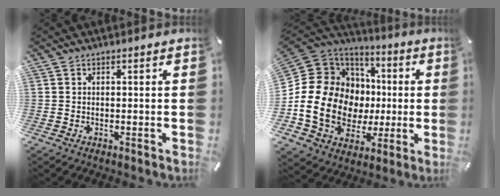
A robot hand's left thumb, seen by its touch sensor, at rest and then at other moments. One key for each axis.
{"total": 19.8, "fx": -1.3, "fy": 16.2, "fz": 11.3, "tx": -0.249, "ty": -0.013, "tz": -0.004}